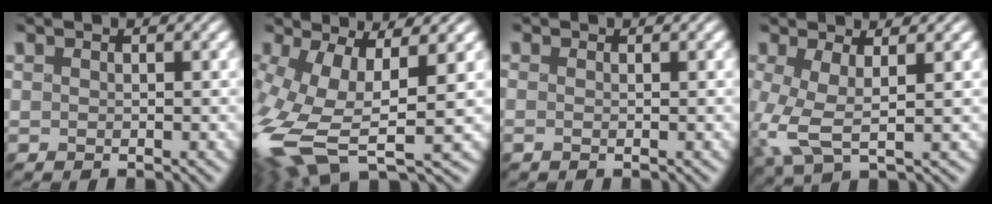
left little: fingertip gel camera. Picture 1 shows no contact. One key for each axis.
{"total": 10.9, "fx": -2.2, "fy": 4.2, "fz": 9.8, "tx": -0.234, "ty": -0.013, "tz": -0.030}
{"total": 0.0}
{"total": 3.5, "fx": -0.8, "fy": 1.0, "fz": 3.3, "tx": -0.088, "ty": -0.004, "tz": -0.009}